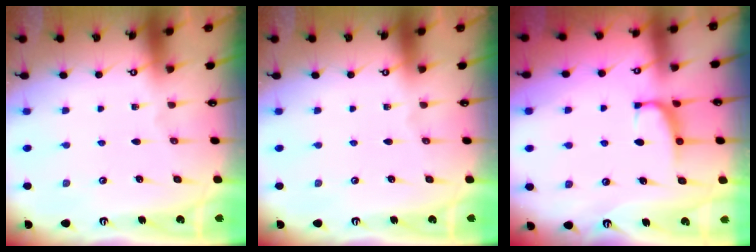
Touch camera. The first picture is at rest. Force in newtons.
{"total": 0.0}
{"total": 1.5, "press": 1.3, "slide": 0.7}